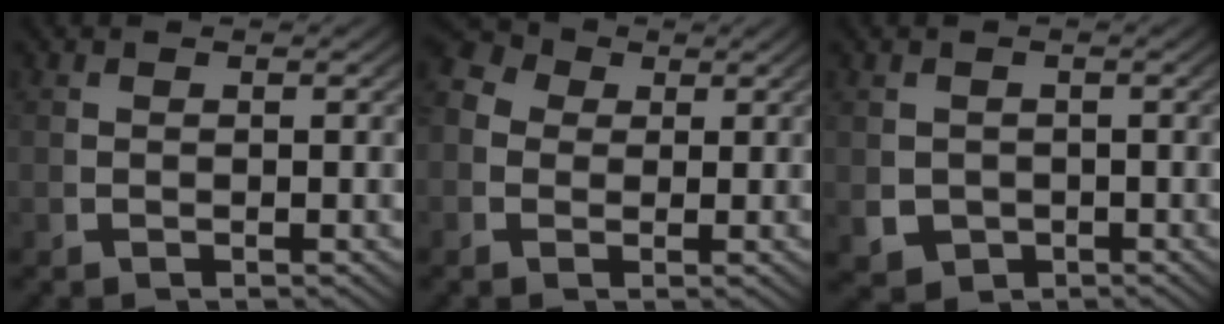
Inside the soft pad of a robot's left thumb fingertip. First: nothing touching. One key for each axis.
{"total": 6.5, "fx": 1.7, "fy": 5.3, "fz": 3.2, "tx": -0.064, "ty": 0.003, "tz": 0.014}
{"total": 5.2, "fx": -1.4, "fy": 4.6, "fz": 2.1, "tx": -0.049, "ty": -0.032, "tz": -0.011}